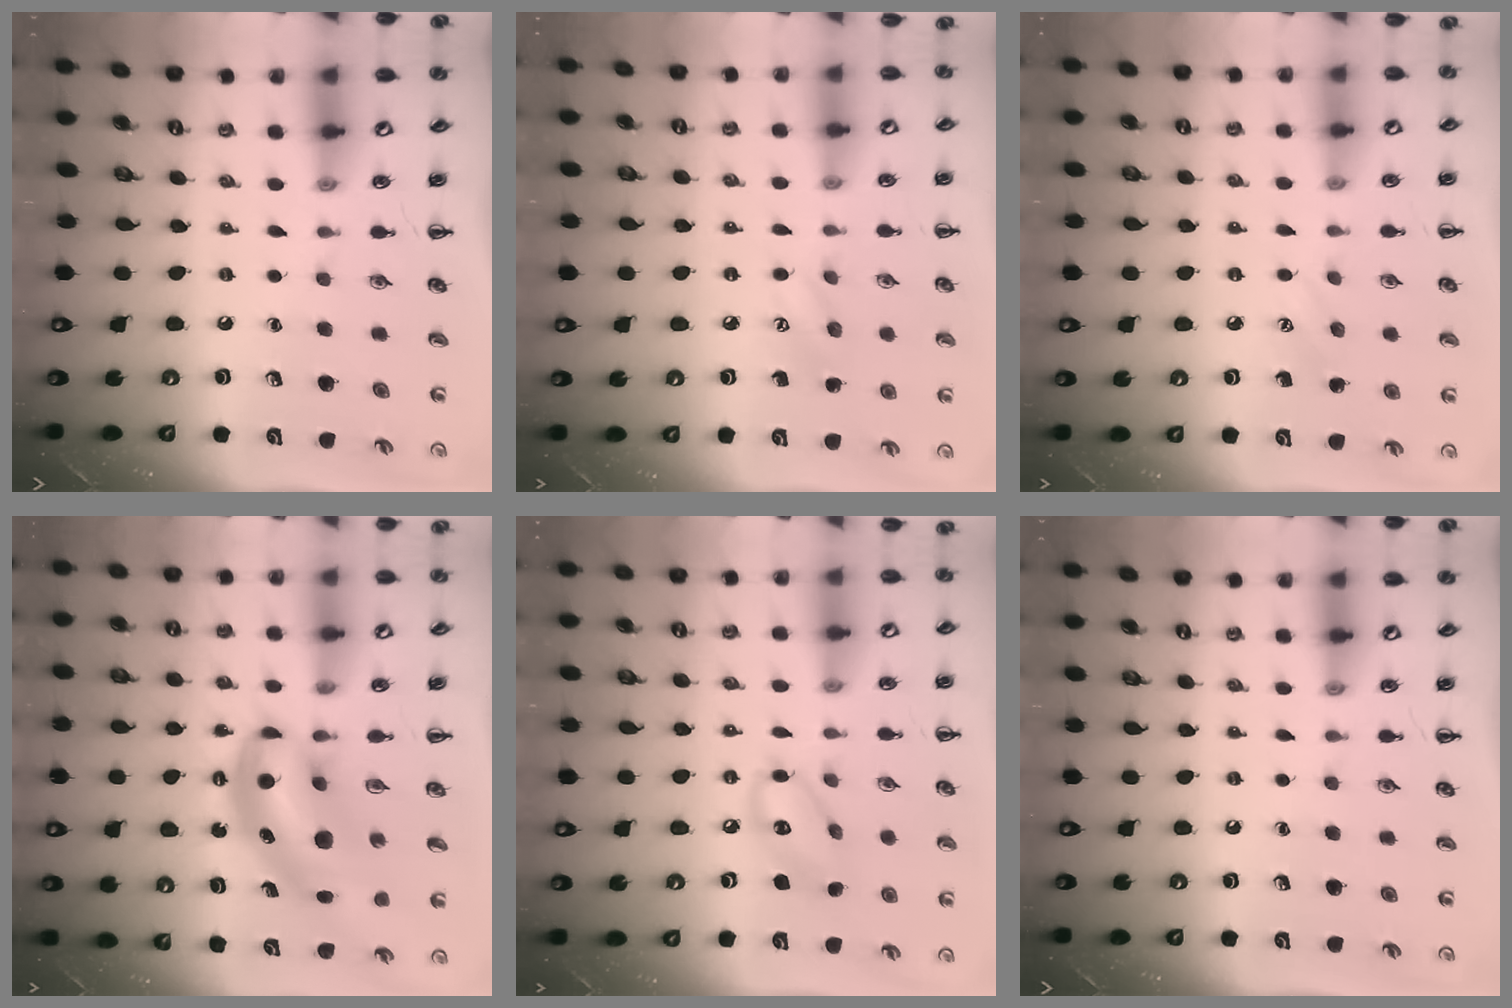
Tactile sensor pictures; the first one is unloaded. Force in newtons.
{"total": 6.7, "press": 6.5, "slide": 1.6}
{"total": 6.4, "press": 6.2, "slide": 1.7}
{"total": 10.1, "press": 9.8, "slide": 2.3}
{"total": 8.9, "press": 8.7, "slide": 1.6}
{"total": 0.0}